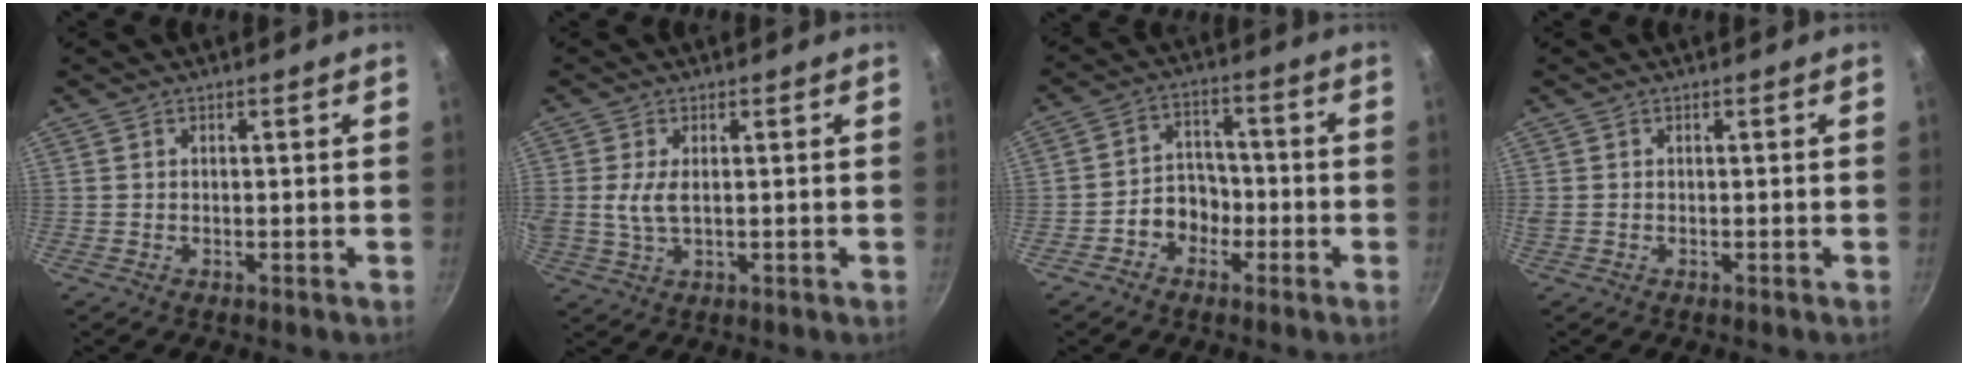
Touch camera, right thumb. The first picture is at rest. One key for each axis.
{"total": 4.4, "fx": 0.5, "fy": 2.1, "fz": 3.8, "tx": -0.078, "ty": -0.004, "tz": 0.012}
{"total": 6.7, "fx": -2.8, "fy": 5.3, "fz": 2.9, "tx": -0.010, "ty": 0.040, "tz": -0.052}
{"total": 0.7, "fx": 0.0, "fy": 0.6, "fz": 0.3, "tx": -0.007, "ty": 0.001, "tz": 0.002}